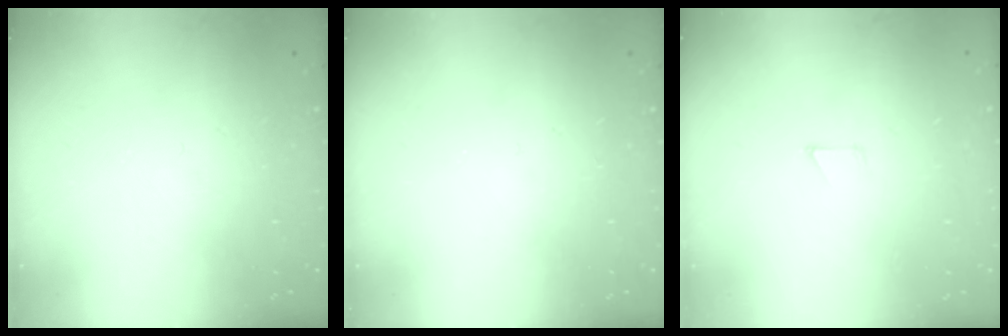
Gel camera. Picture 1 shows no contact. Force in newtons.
{"total": 0.0}
{"total": 2.7, "press": 2.7, "slide": 0.2}